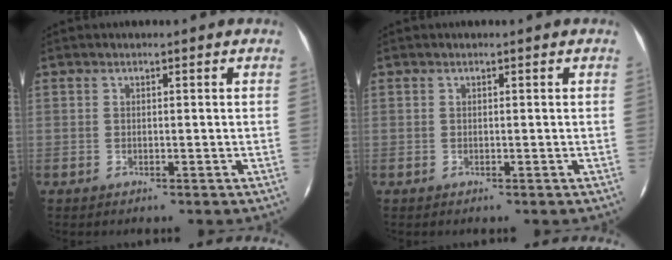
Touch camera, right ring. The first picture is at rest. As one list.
[{"total": 0.0}]